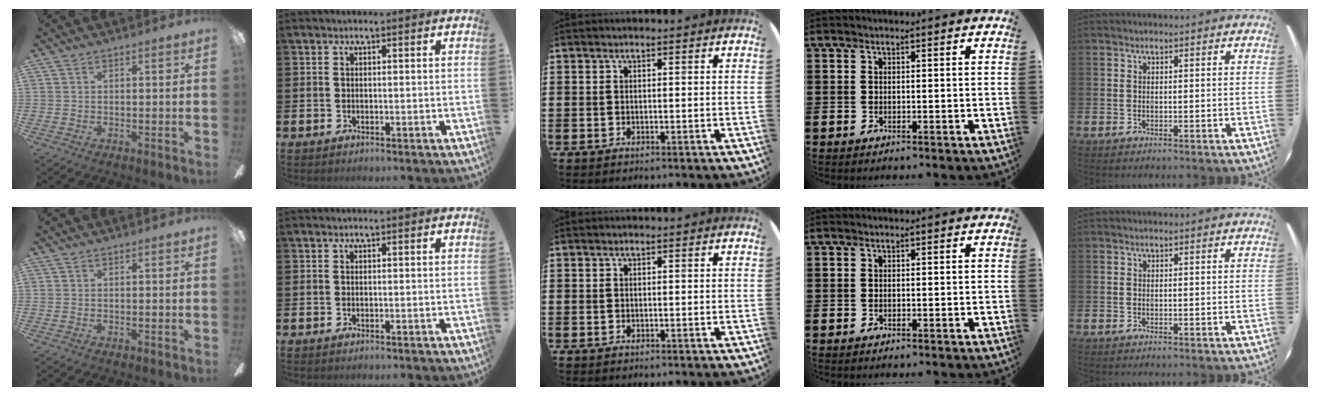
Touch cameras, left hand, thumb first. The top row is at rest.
{}